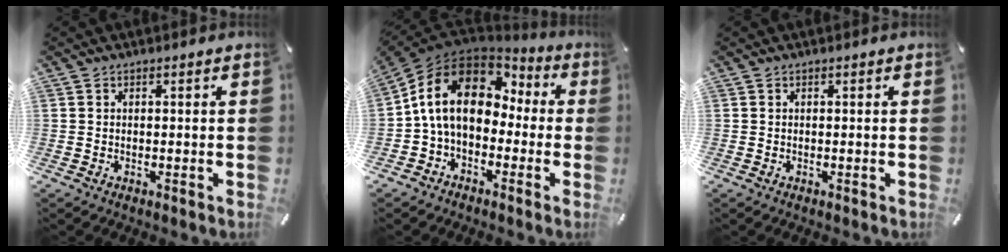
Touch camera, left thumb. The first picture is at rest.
{"total": 15.1, "force": [1.6, 10.9, 10.4], "torque": [-0.235, 0.016, 0.024]}
{"total": 0.0}